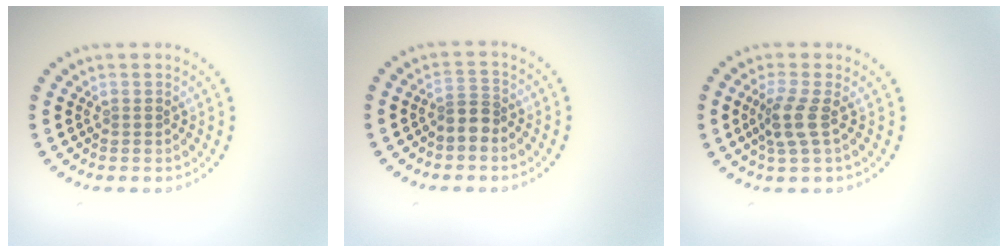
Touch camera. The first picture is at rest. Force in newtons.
{"total": 2.1, "press": 1.7, "slide": 1.3}
{"total": 2.6, "press": 2.0, "slide": 1.6}